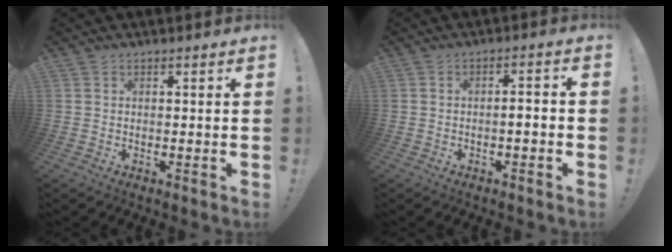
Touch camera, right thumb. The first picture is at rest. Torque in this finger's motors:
{"motor_torque": [0.20, -0.22, -0.25, 0.27, 0.11]}